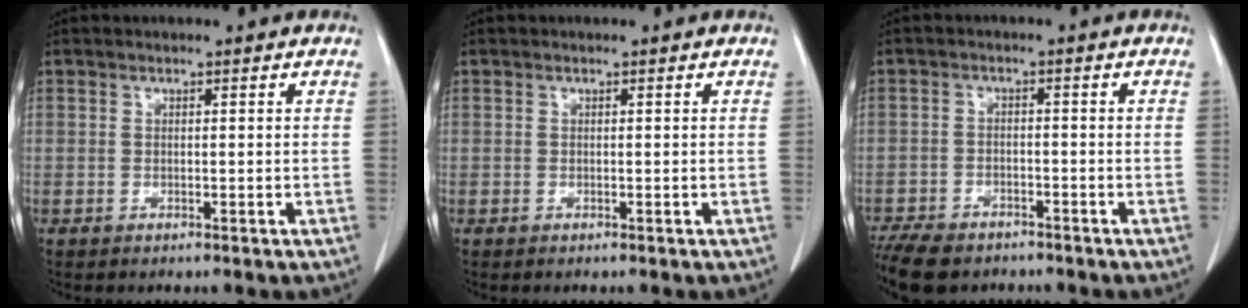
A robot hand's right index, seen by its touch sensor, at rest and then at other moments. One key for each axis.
{"total": 0.0}
{"total": 9.3, "fx": -7.4, "fy": 4.2, "fz": 3.9, "tx": -0.073, "ty": -0.011, "tz": -0.116}